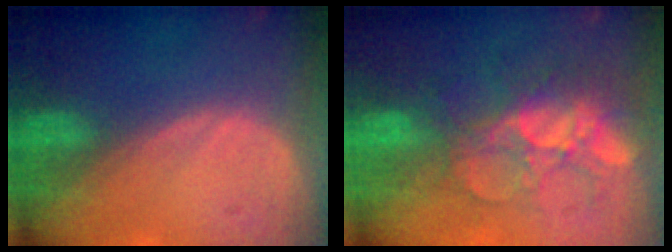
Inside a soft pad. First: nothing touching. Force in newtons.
{"total": 9.6, "press": 8.4, "slide": 4.5}